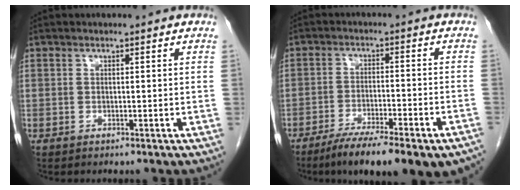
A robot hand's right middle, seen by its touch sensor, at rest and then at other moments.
{"total": 18.6, "force": [-14.4, 3.1, 11.3], "torque": [-0.119, -0.010, -0.204]}